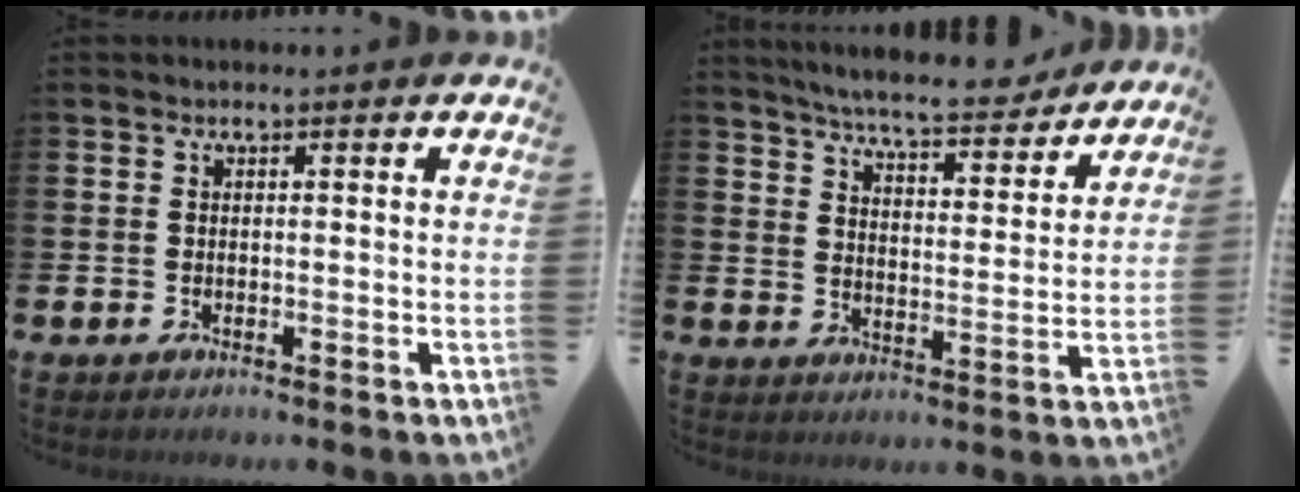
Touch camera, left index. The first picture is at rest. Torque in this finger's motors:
{"motor_torque": [1.00, -1.14, 0.94, 0.21]}